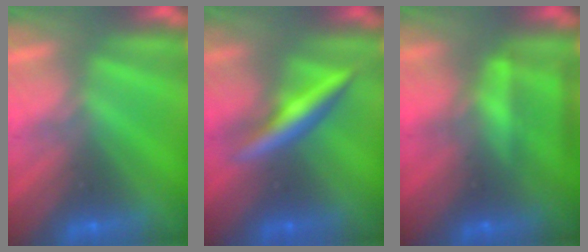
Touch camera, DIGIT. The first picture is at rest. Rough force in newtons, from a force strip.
{"total": 2.8}
{"total": 5.7}